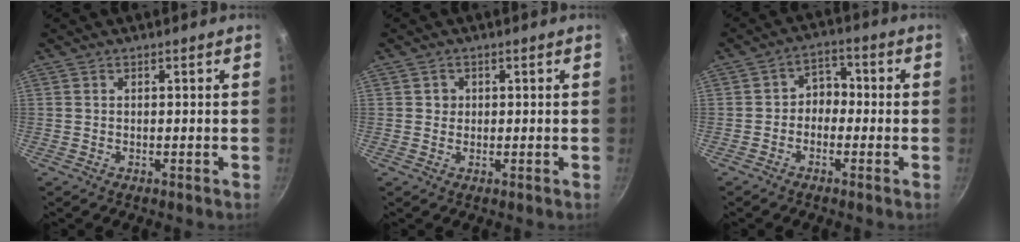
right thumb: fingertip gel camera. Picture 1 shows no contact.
{"total": 1.5, "force": [0.2, 1.5, 0.3], "torque": [0.005, 0.001, 0.001]}
{"total": 4.6, "force": [-1.1, 3.6, 2.5], "torque": [-0.004, 0.027, -0.030]}